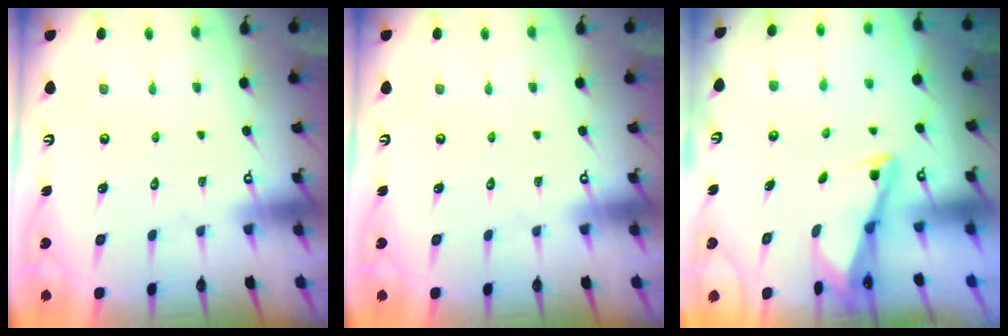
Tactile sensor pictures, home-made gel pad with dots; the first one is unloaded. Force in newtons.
{"total": 0.0}
{"total": 2.9, "press": 2.8, "slide": 0.4}